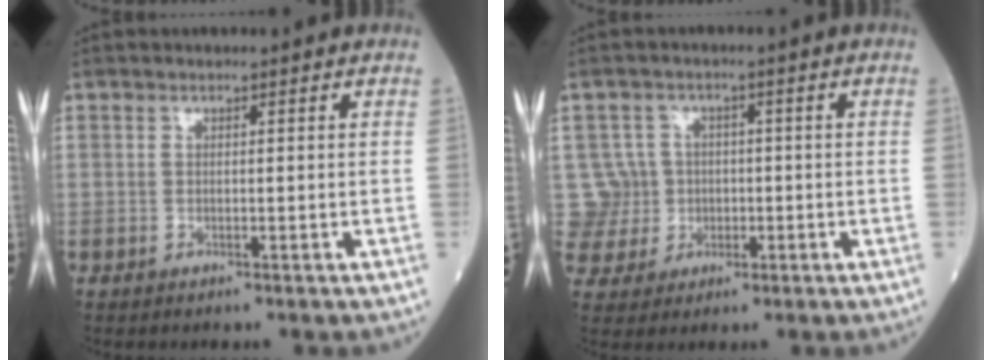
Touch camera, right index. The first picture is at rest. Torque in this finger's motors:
{"motor_torque": [-0.04, -0.08, -0.13, -0.05]}